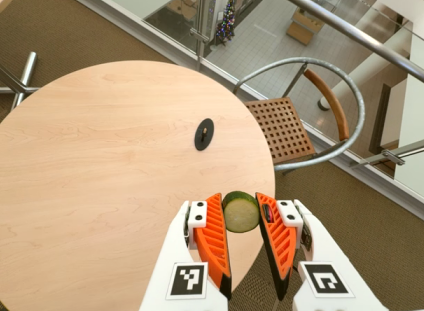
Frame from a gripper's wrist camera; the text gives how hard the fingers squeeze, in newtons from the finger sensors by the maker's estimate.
{"total": 8.3, "left": 8.3, "right": 8.3}